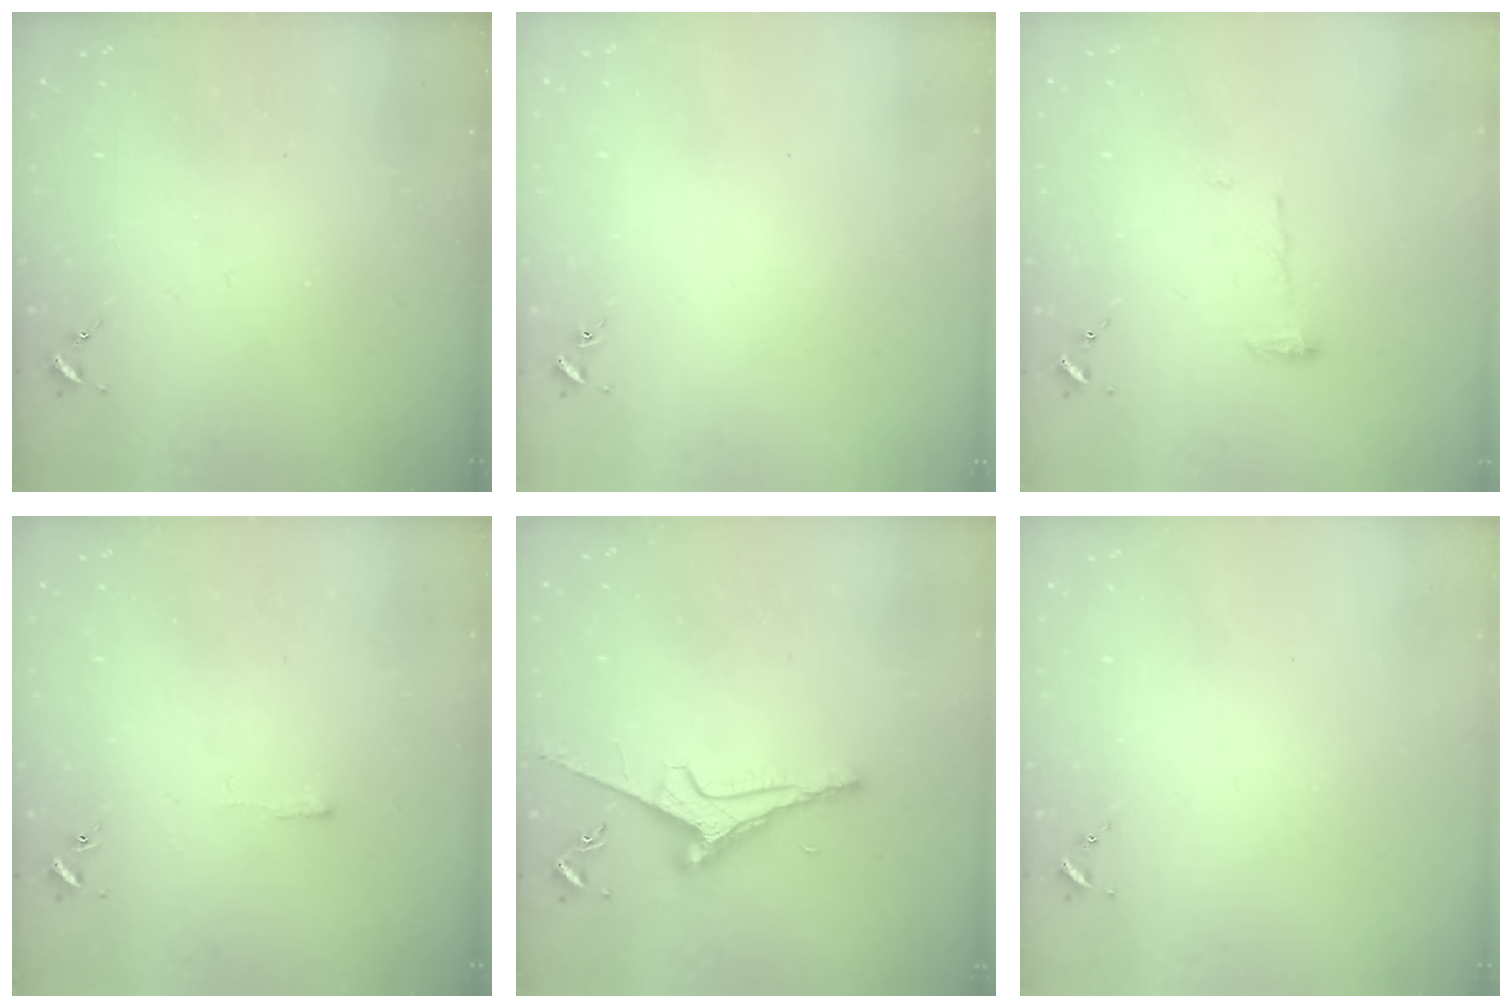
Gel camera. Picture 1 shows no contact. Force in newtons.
{"total": 0.9, "press": 0.8, "slide": 0.2}
{"total": 6.3, "press": 6.3, "slide": 0.6}
{"total": 2.6, "press": 2.6, "slide": 0.4}
{"total": 8.0, "press": 7.9, "slide": 1.2}
{"total": 0.0}